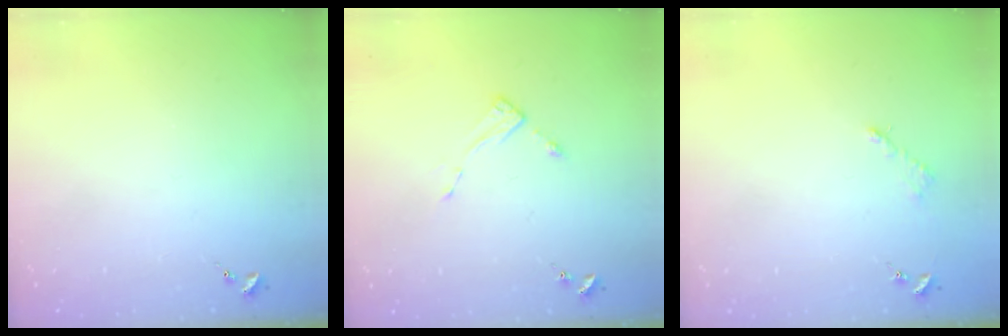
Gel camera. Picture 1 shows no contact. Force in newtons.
{"total": 2.6, "press": 2.6, "slide": 0.3}
{"total": 2.6, "press": 2.6, "slide": 0.4}